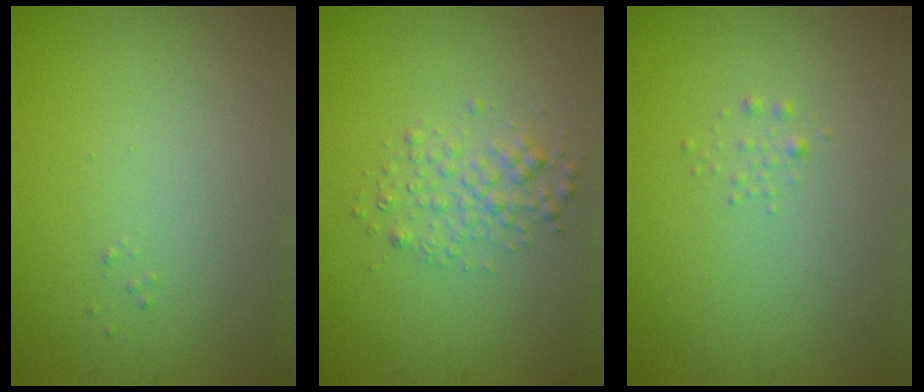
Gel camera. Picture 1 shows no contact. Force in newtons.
{"total": 2.2, "press": 2.2, "slide": 0.1}
{"total": 0.7, "press": 0.7, "slide": 0.0}